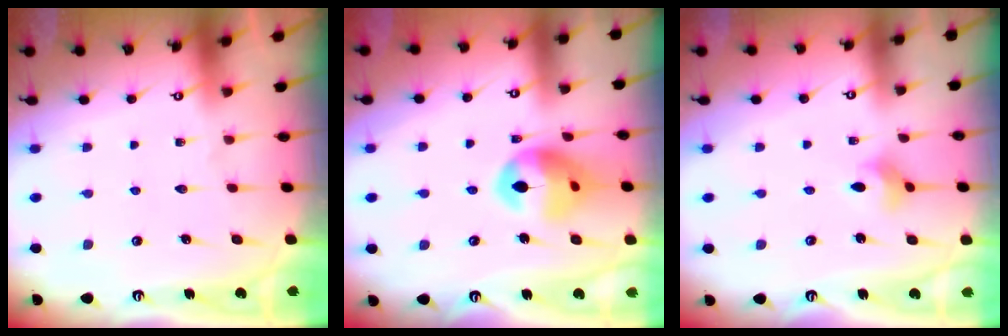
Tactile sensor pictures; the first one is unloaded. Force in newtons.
{"total": 13.3, "press": 13.2, "slide": 1.3}
{"total": 2.7, "press": 2.6, "slide": 0.5}